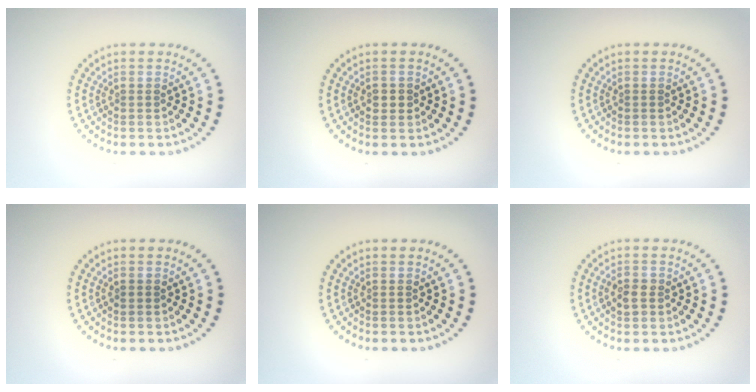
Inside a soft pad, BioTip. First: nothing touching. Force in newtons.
{"total": 1.0, "press": 0.9, "slide": 0.1}
{"total": 0.0}
{"total": 0.5, "press": 0.5, "slide": 0.2}
{"total": 0.0}
{"total": 1.6, "press": 1.6, "slide": 0.3}